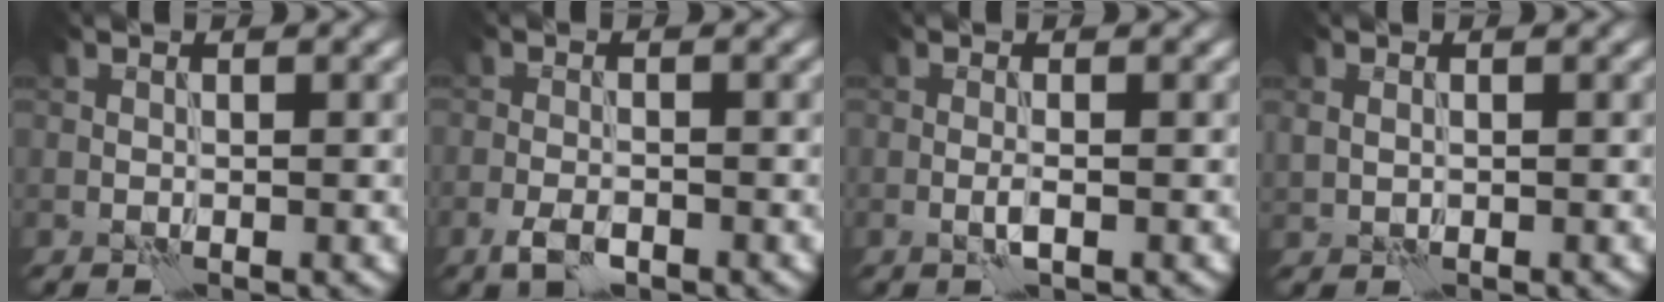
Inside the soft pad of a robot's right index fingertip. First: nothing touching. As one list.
[{"total": 2.0, "force": [-1.3, 0.9, 1.3], "torque": [-0.030, -0.002, -0.029]}, {"total": 0.9, "force": [-0.1, 0.1, 0.9], "torque": [-0.020, 0.000, -0.007]}, {"total": 0.8, "force": [0.4, 0.7, 0.3], "torque": [-0.006, -0.002, 0.009]}]